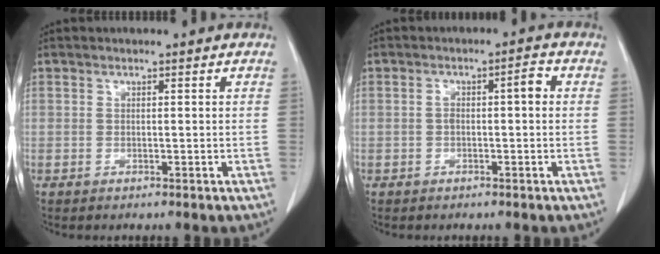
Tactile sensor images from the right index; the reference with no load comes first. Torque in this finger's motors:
{"motor_torque": [0.35, 0.00, 0.09, 0.04]}